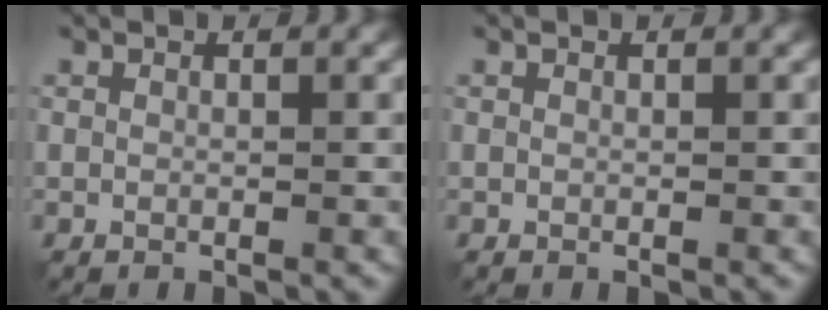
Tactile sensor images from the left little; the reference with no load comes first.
{"total": 0.0}